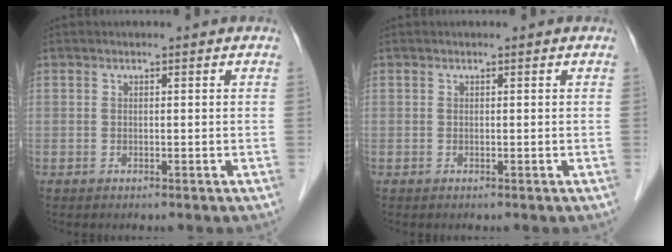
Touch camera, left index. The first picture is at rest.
{"total": 0.0}